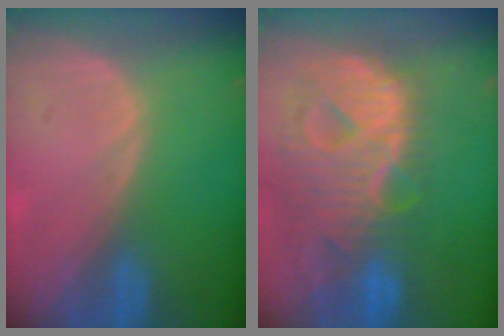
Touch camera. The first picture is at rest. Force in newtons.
{"total": 13.0, "press": 11.0, "slide": 6.8}